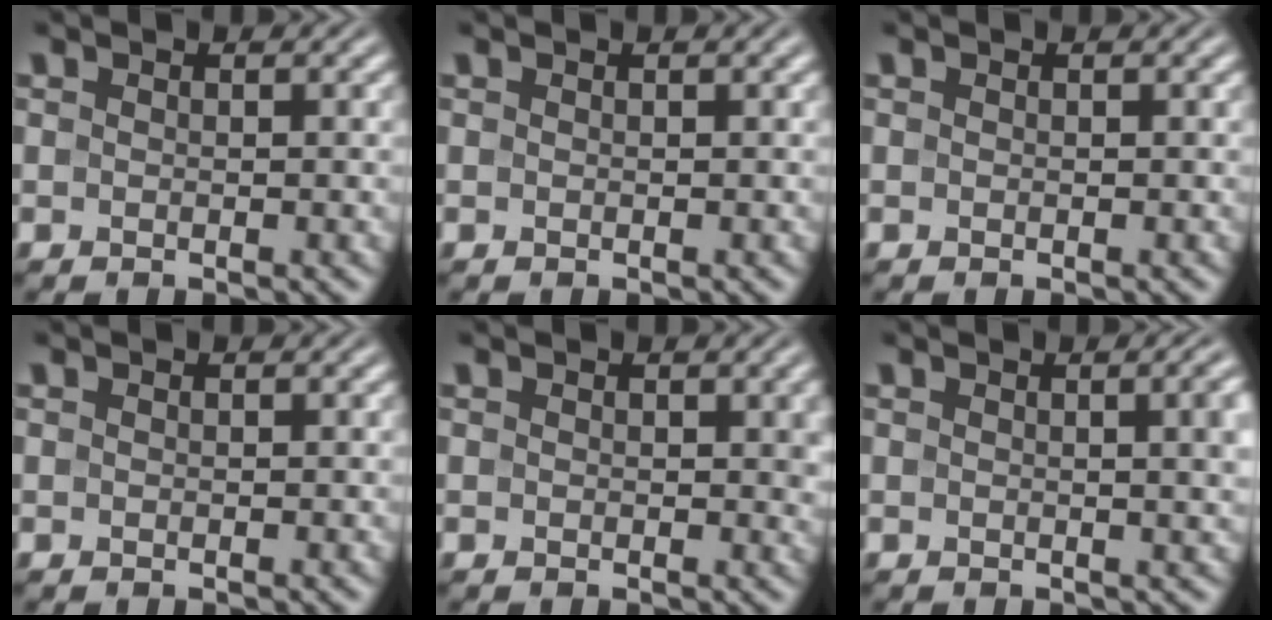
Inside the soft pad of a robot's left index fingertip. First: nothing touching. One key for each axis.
{"total": 0.5, "fx": 0.4, "fy": 0.1, "fz": 0.4, "tx": -0.005, "ty": 0.008, "tz": 0.006}
{"total": 0.0}
{"total": 0.0}
{"total": 1.3, "fx": 0.4, "fy": 0.8, "fz": 0.9, "tx": -0.006, "ty": 0.000, "tz": 0.003}
{"total": 3.8, "fx": 0.5, "fy": 1.3, "fz": 3.6, "tx": -0.024, "ty": 0.014, "tz": 0.003}